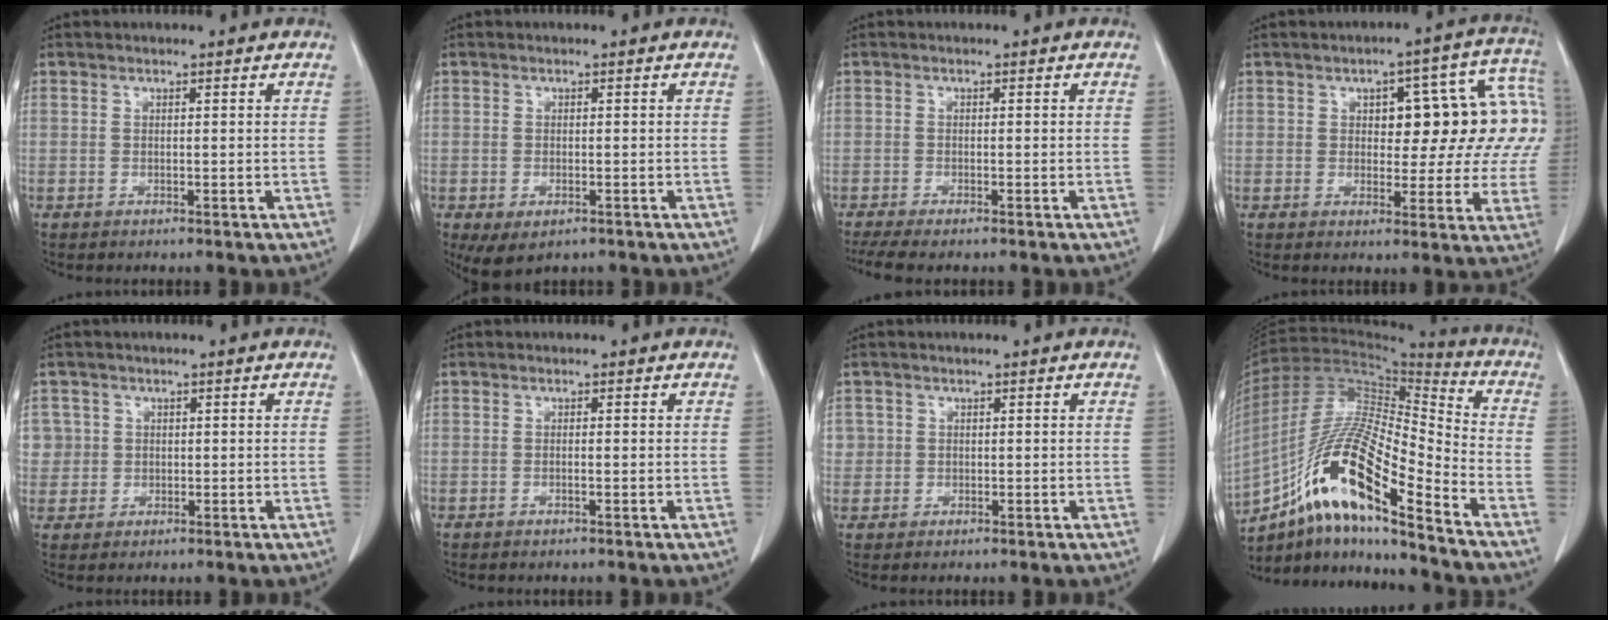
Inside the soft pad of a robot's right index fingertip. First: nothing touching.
{"total": 4.2, "force": [-2.2, 2.4, 2.7], "torque": [-0.047, -0.009, -0.027]}
{"total": 3.9, "force": [-3.0, 0.8, 2.3], "torque": [-0.045, -0.010, -0.051]}
{"total": 14.0, "force": [2.6, 6.1, 12.4], "torque": [-0.134, 0.044, 0.029]}
{"total": 4.6, "force": [1.1, 4.4, -0.1], "torque": [0.015, 0.012, 0.024]}
{"total": 0.5, "force": [-0.1, 0.0, 0.5], "torque": [-0.011, 0.000, -0.002]}
{"total": 2.2, "force": [0.4, 2.2, 0.1], "torque": [0.015, 0.003, 0.005]}
{"total": 18.9, "force": [-11.5, 2.5, 14.8], "torque": [-0.291, -0.002, -0.206]}